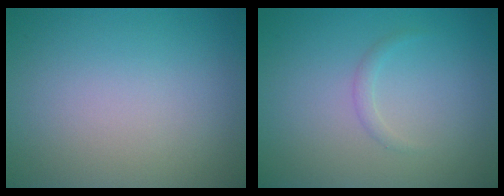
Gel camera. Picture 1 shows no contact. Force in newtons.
{"total": 0.8, "press": 0.8, "slide": 0.1}